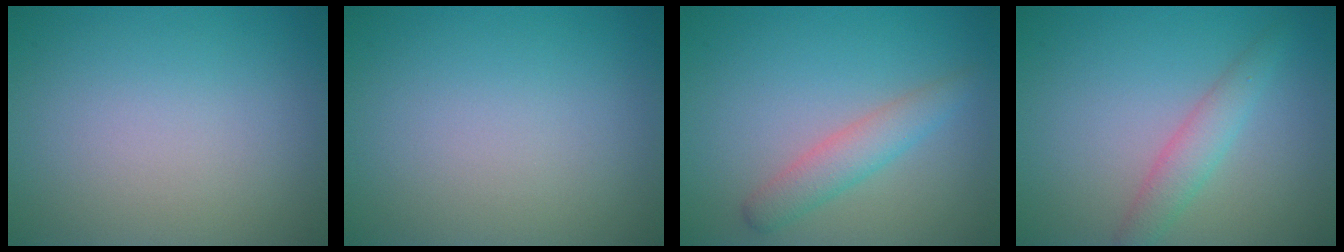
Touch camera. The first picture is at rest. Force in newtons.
{"total": 0.0}
{"total": 2.7, "press": 2.7, "slide": 0.1}
{"total": 2.5, "press": 2.5, "slide": 0.1}